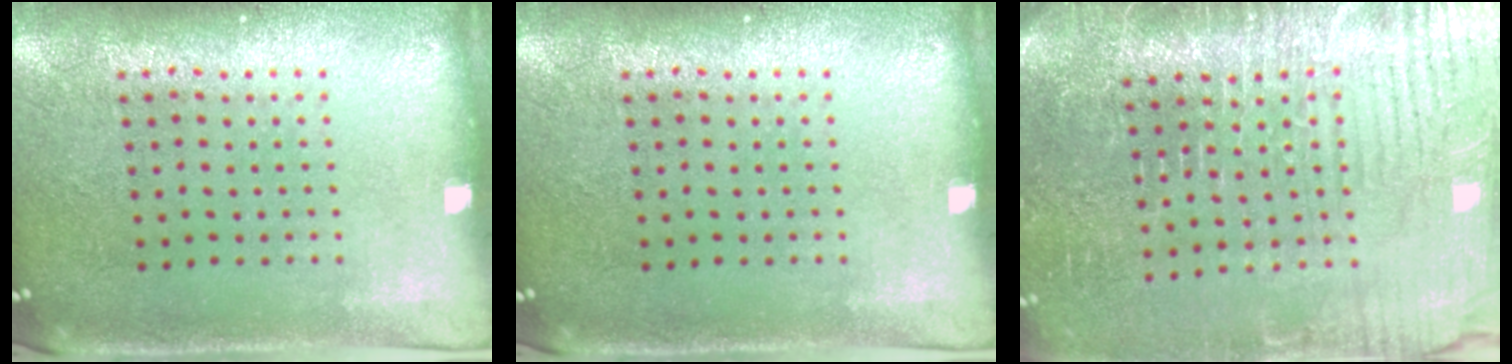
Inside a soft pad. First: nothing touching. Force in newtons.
{"total": 0.0}
{"total": 4.3, "press": 4.1, "slide": 1.4}